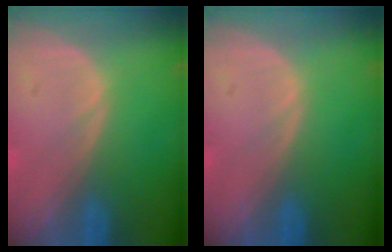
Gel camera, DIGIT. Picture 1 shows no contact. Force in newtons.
{"total": 0.0}